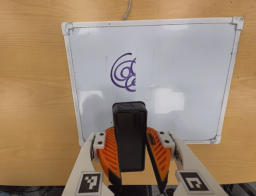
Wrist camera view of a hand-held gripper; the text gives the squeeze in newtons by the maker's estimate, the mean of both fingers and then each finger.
{"total": 9.5, "left": 9.8, "right": 9.2}